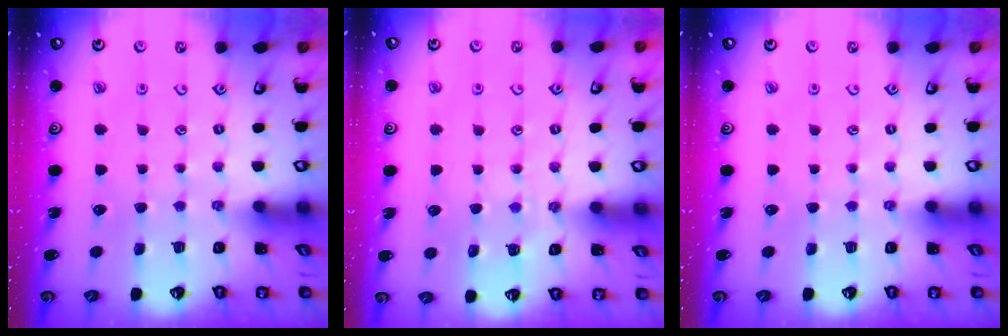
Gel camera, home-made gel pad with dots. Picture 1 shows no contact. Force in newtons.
{"total": 4.7, "press": 4.6, "slide": 0.5}
{"total": 0.0}